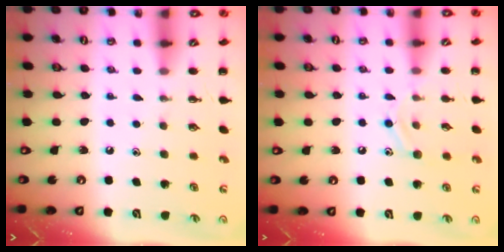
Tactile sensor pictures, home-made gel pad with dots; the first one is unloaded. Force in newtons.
{"total": 8.5, "press": 8.4, "slide": 1.3}